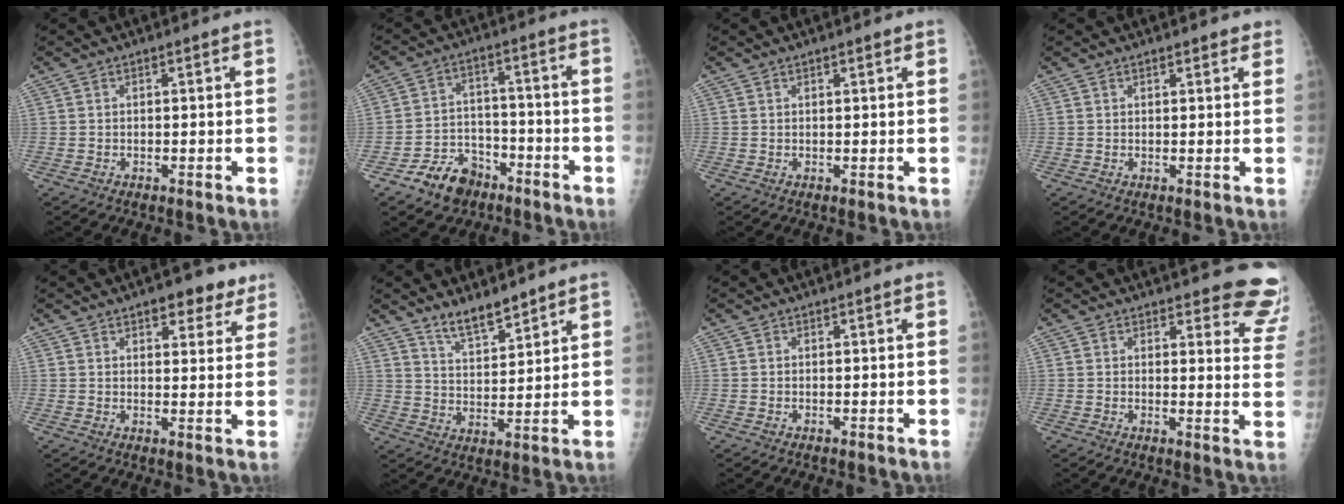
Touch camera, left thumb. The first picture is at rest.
{"total": 8.9, "force": [-5.8, 6.1, 3.0], "torque": [-0.020, 0.048, -0.098]}
{"total": 1.0, "force": [0.7, 0.2, 0.6], "torque": [-0.009, -0.001, 0.010]}
{"total": 2.1, "force": [1.7, 0.8, 0.9], "torque": [0.001, -0.003, 0.018]}
{"total": 7.3, "force": [4.8, 3.4, 4.3], "torque": [-0.023, -0.020, 0.060]}
{"total": 7.1, "force": [6.0, 1.9, 3.3], "torque": [-0.044, -0.046, 0.112]}
{"total": 0.0}
{"total": 10.4, "force": [9.8, 2.6, 2.3], "torque": [0.018, -0.083, 0.078]}